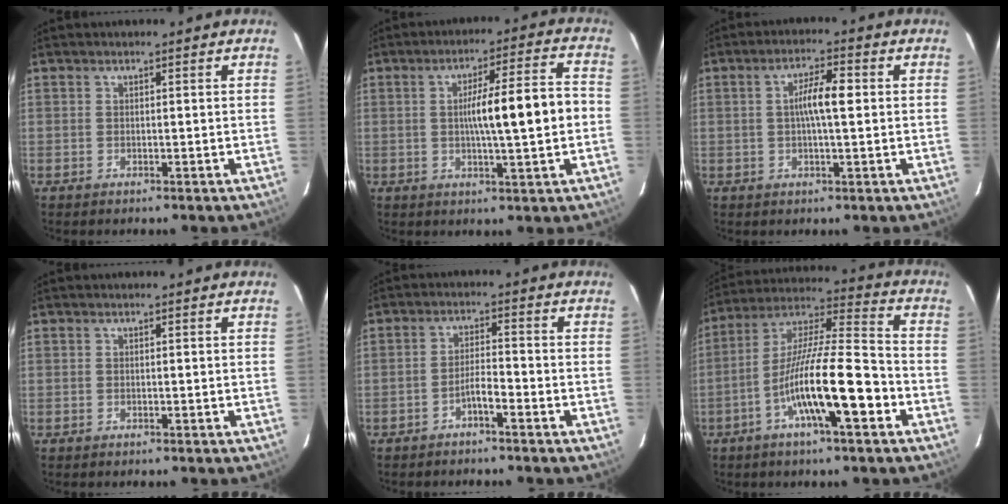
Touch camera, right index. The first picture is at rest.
{"total": 10.9, "force": [-0.5, 0.4, 10.9], "torque": [-0.168, 0.017, -0.009]}
{"total": 5.3, "force": [0.4, 0.8, 5.3], "torque": [-0.095, 0.012, 0.005]}
{"total": 0.0}
{"total": 3.1, "force": [-2.1, 0.2, 2.3], "torque": [-0.037, 0.006, -0.039]}
{"total": 15.5, "force": [-5.8, 1.6, 14.2], "torque": [-0.259, 0.003, -0.104]}